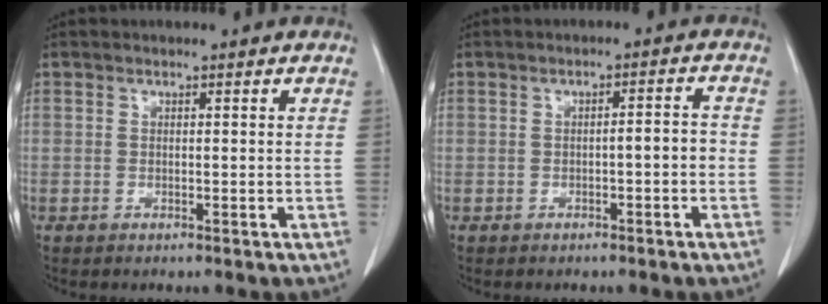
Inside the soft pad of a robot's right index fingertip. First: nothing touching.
{"total": 2.4, "force": [-0.8, 0.5, 2.2], "torque": [-0.029, 0.007, -0.012]}